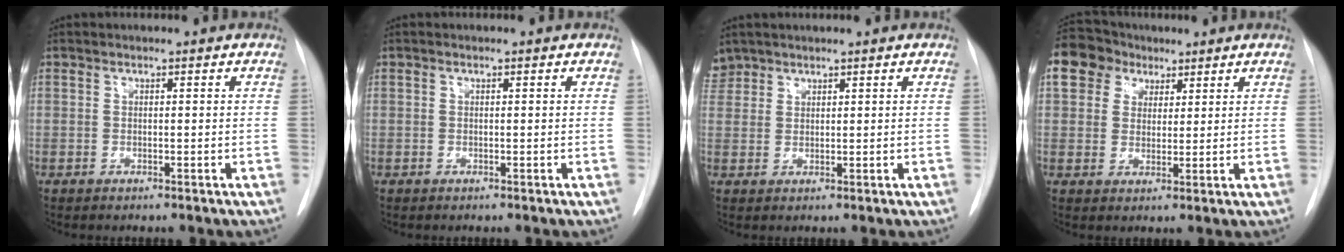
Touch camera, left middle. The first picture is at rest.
{"total": 0.0}
{"total": 3.5, "force": [2.9, 2.0, -0.1], "torque": [0.006, 0.011, 0.060]}
{"total": 10.9, "force": [5.9, 8.6, 3.3], "torque": [-0.086, 0.042, 0.108]}